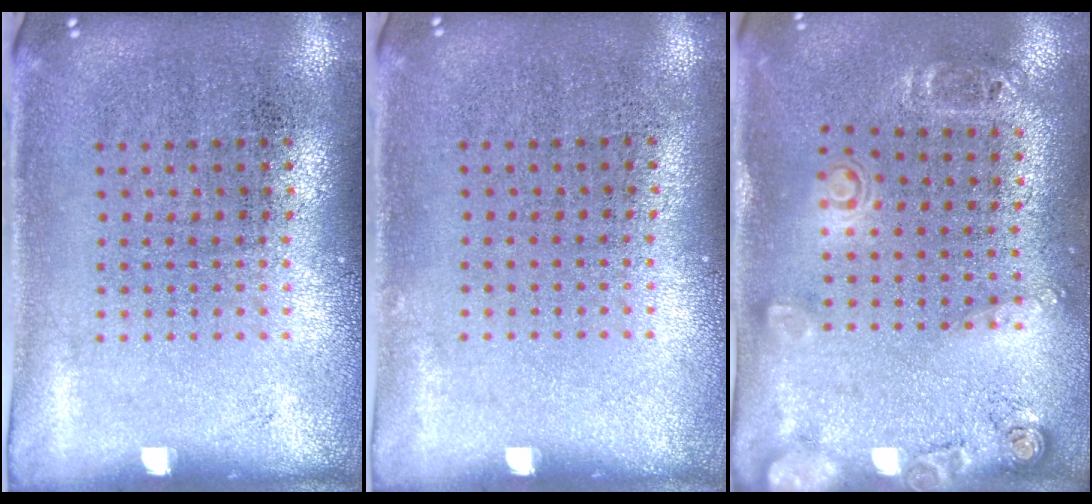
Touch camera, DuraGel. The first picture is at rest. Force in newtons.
{"total": 0.0}
{"total": 1.8, "press": 1.2, "slide": 1.4}